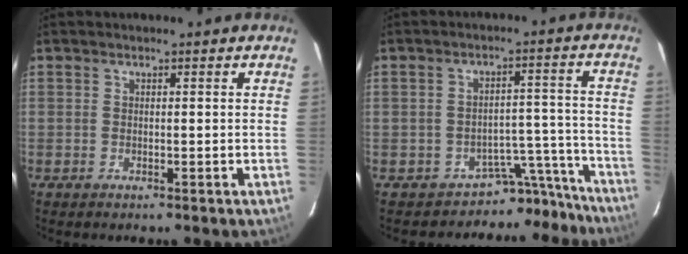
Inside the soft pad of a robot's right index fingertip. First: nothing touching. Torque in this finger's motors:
{"motor_torque": [-0.37, -0.30, -0.57, -0.21]}